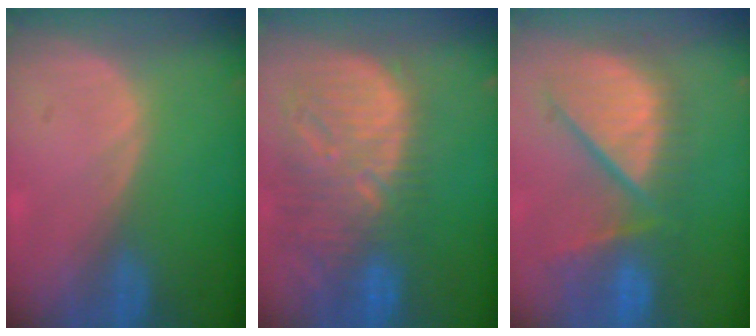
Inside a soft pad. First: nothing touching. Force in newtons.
{"total": 13.4, "press": 11.5, "slide": 7.0}
{"total": 11.4, "press": 10.2, "slide": 5.1}